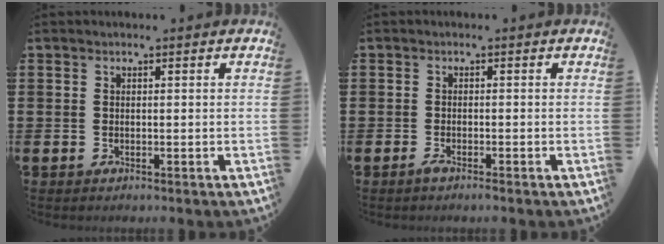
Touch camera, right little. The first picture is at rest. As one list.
[{"total": 1.0, "force": [-0.6, 0.1, 0.7], "torque": [-0.015, -0.001, -0.012]}]